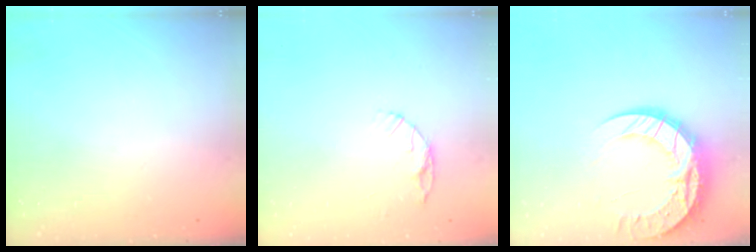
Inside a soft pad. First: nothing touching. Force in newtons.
{"total": 5.1, "press": 5.1, "slide": 0.5}
{"total": 15.4, "press": 15.4, "slide": 1.1}